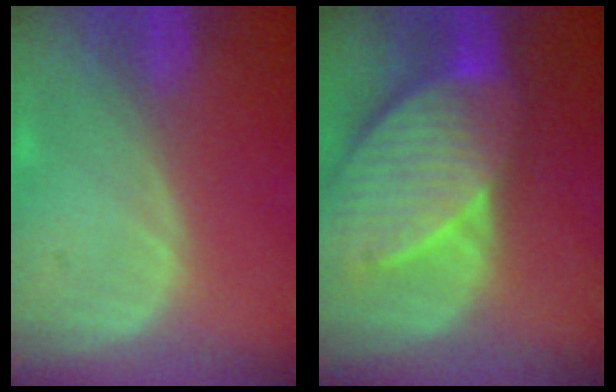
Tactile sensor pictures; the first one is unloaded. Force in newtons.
{"total": 10.4, "press": 9.1, "slide": 5.0}